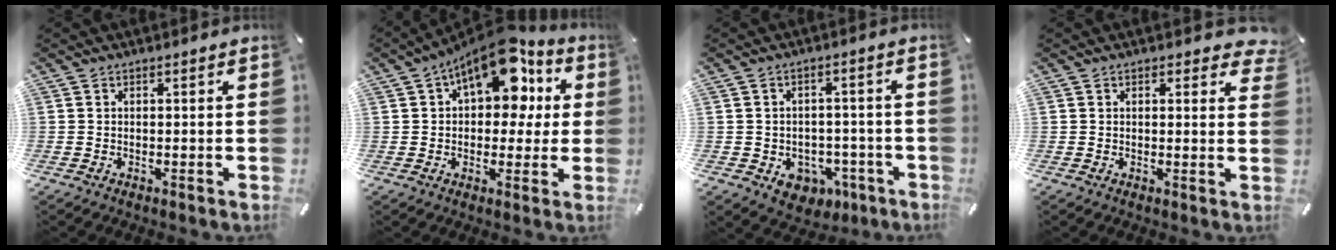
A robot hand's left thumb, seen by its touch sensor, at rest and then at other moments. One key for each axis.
{"total": 15.0, "fx": 7.6, "fy": 8.4, "fz": 9.8, "tx": -0.139, "ty": -0.044, "tz": 0.130}
{"total": 5.9, "fx": -1.5, "fy": 5.3, "fz": 2.2, "tx": -0.029, "ty": 0.006, "tz": -0.021}
{"total": 2.7, "fx": 1.6, "fy": 1.5, "fz": 1.7, "tx": -0.013, "ty": -0.005, "tz": 0.023}